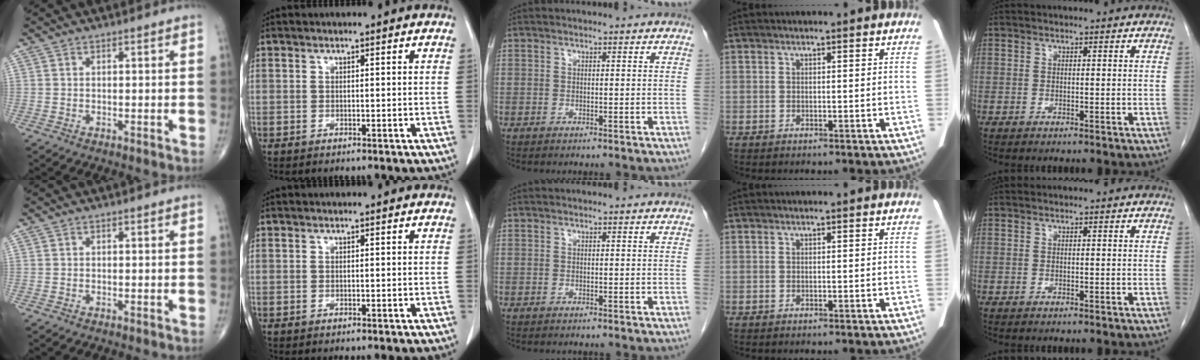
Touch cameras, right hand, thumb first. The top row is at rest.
{}